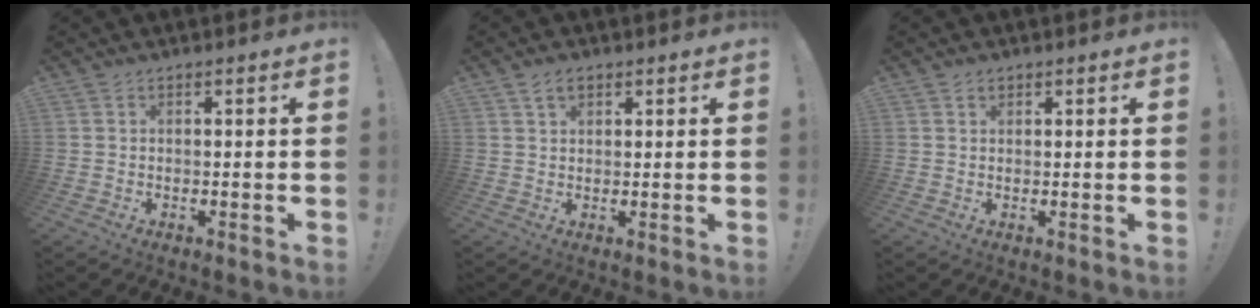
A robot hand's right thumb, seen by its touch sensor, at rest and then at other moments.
{"total": 3.4, "force": [1.9, 1.9, 2.1], "torque": [-0.030, -0.003, 0.033]}
{"total": 1.0, "force": [0.7, 0.7, 0.3], "torque": [0.000, -0.001, 0.012]}